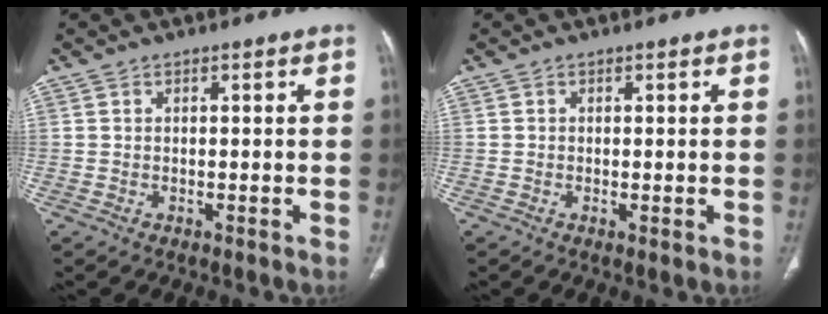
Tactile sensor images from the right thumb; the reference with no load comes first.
{"total": 0.7, "force": [-0.2, 0.1, 0.6], "torque": [-0.017, -0.005, -0.003]}